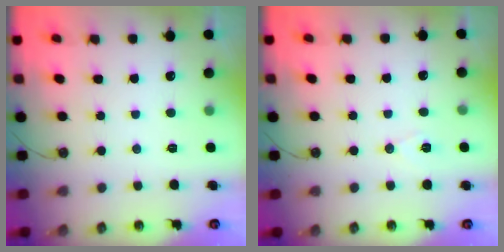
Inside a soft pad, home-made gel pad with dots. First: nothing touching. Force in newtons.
{"total": 6.5, "press": 4.8, "slide": 4.5}